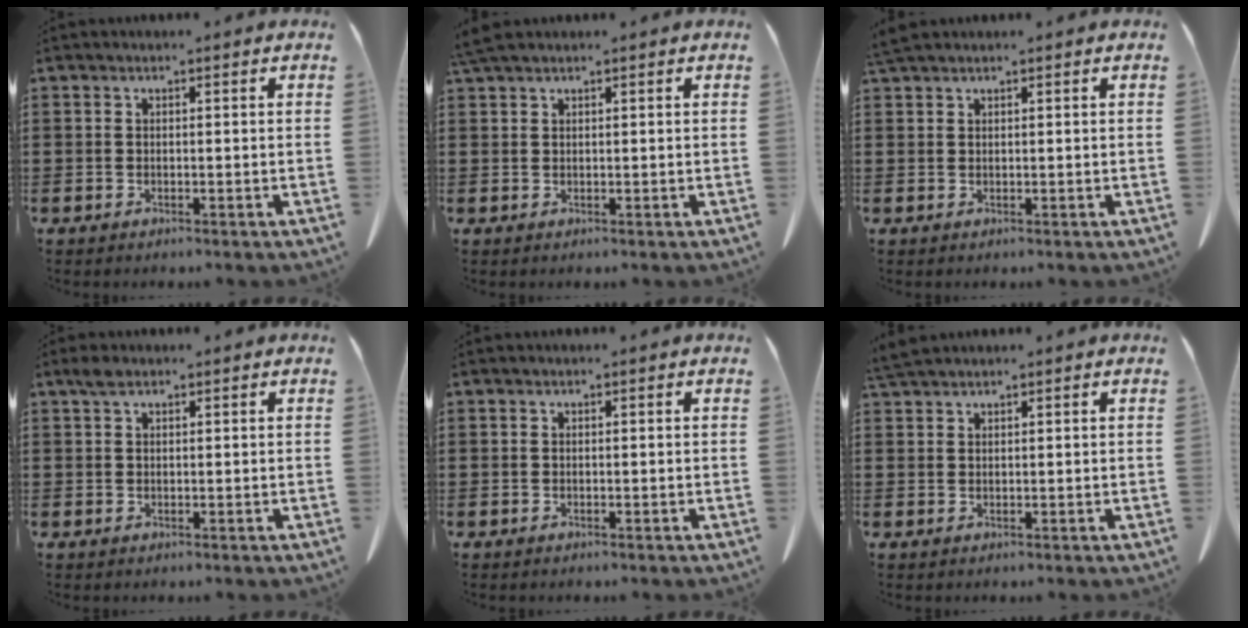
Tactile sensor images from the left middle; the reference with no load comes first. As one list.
[{"total": 2.0, "force": [1.6, 0.2, 1.2], "torque": [-0.028, -0.001, 0.031]}, {"total": 1.6, "force": [1.4, 0.1, 0.8], "torque": [-0.019, -0.001, 0.027]}, {"total": 1.6, "force": [0.9, 0.8, 1.0], "torque": [-0.025, 0.003, 0.018]}, {"total": 0.0}, {"total": 2.2, "force": [2.0, 0.2, 1.0], "torque": [-0.025, 0.001, 0.040]}]